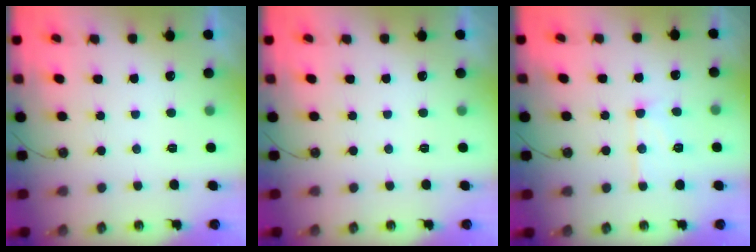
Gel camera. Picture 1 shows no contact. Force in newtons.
{"total": 0.0}
{"total": 10.0, "press": 10.0, "slide": 0.8}